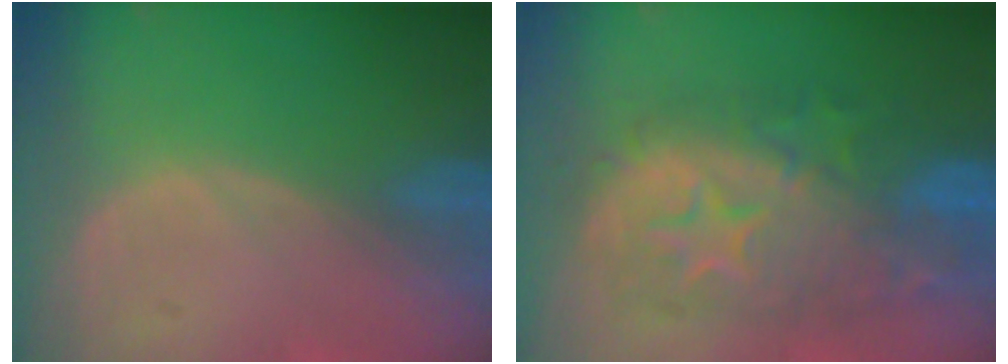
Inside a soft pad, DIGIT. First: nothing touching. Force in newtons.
{"total": 11.5, "press": 11.5, "slide": 0.9}